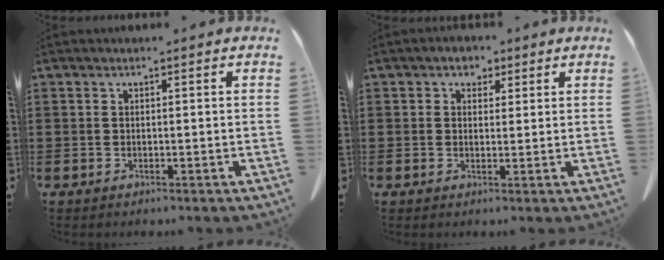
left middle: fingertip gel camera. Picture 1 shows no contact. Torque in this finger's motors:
{"motor_torque": [-0.37, 0.33, -0.06, -0.03]}